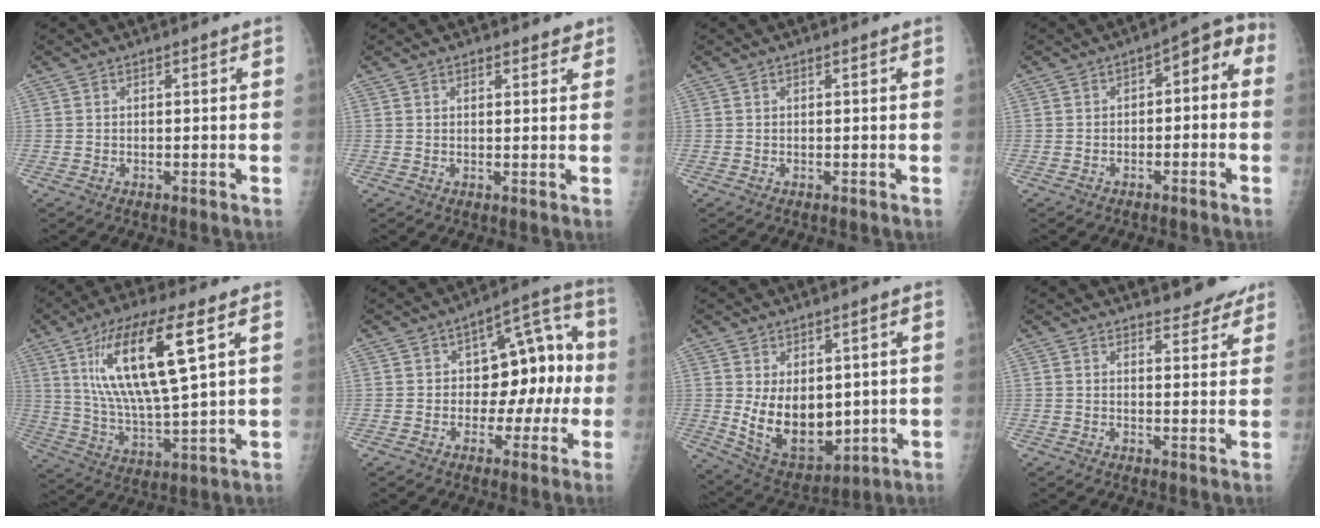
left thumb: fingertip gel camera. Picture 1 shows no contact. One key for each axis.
{"total": 2.3, "fx": 1.7, "fy": 1.3, "fz": 0.8, "tx": 0.017, "ty": -0.005, "tz": 0.015}
{"total": 0.0}
{"total": 6.3, "fx": -1.3, "fy": 3.9, "fz": 4.7, "tx": -0.031, "ty": 0.049, "tz": -0.028}
{"total": 19.0, "fx": 7.1, "fy": 4.9, "fz": 17.0, "tx": -0.320, "ty": -0.023, "tz": 0.132}
{"total": 12.7, "fx": -0.4, "fy": 7.8, "fz": 10.0, "tx": -0.082, "ty": 0.050, "tz": -0.009}
{"total": 13.0, "fx": 0.7, "fy": 8.2, "fz": 10.0, "tx": -0.126, "ty": -0.025, "tz": 0.041}
{"total": 5.3, "fx": 4.8, "fy": 1.7, "fz": 1.5, "tx": 0.002, "ty": -0.030, "tz": 0.056}